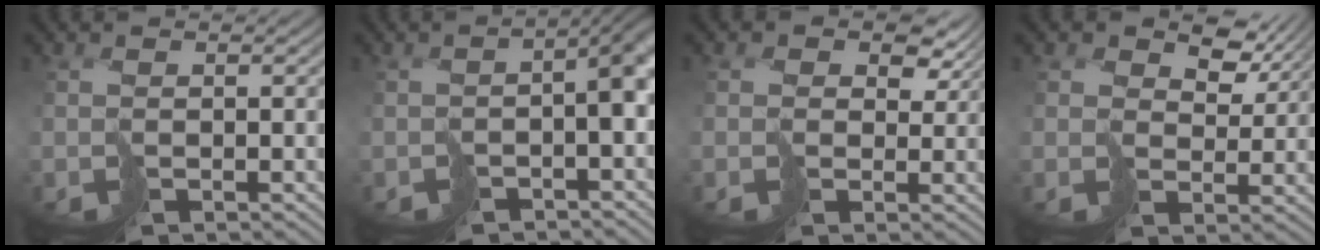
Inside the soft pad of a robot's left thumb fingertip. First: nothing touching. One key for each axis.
{"total": 5.2, "fx": -2.0, "fy": 2.2, "fz": 4.3, "tx": -0.061, "ty": -0.009, "tz": -0.028}
{"total": 4.3, "fx": 2.3, "fy": 3.3, "fz": 1.5, "tx": -0.027, "ty": -0.005, "tz": 0.043}
{"total": 4.7, "fx": 3.5, "fy": 2.7, "fz": 1.4, "tx": -0.031, "ty": 0.000, "tz": 0.067}